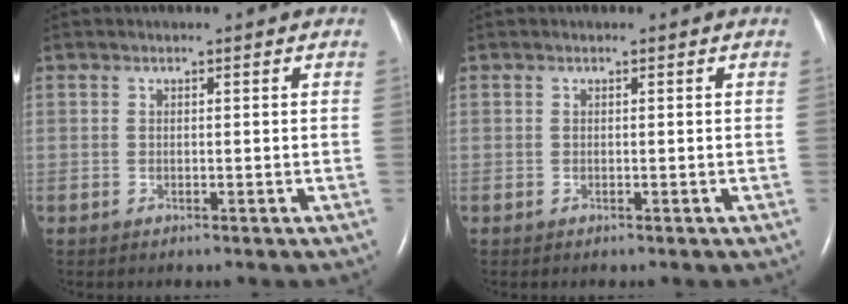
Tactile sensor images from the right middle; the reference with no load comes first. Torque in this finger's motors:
{"motor_torque": [-0.09, 0.11, 0.00, 0.00]}